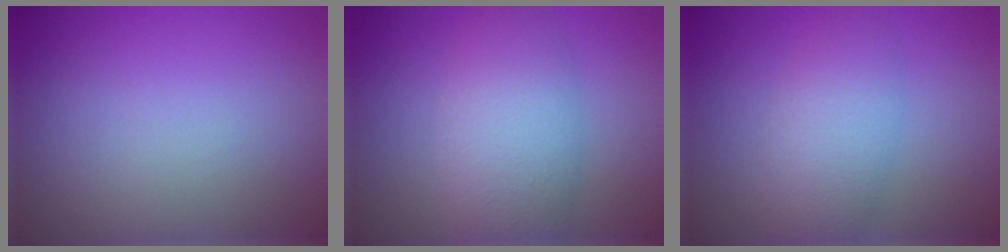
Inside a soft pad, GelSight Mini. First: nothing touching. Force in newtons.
{"total": 6.5, "press": 6.5, "slide": 0.2}
{"total": 4.4, "press": 4.4, "slide": 0.3}